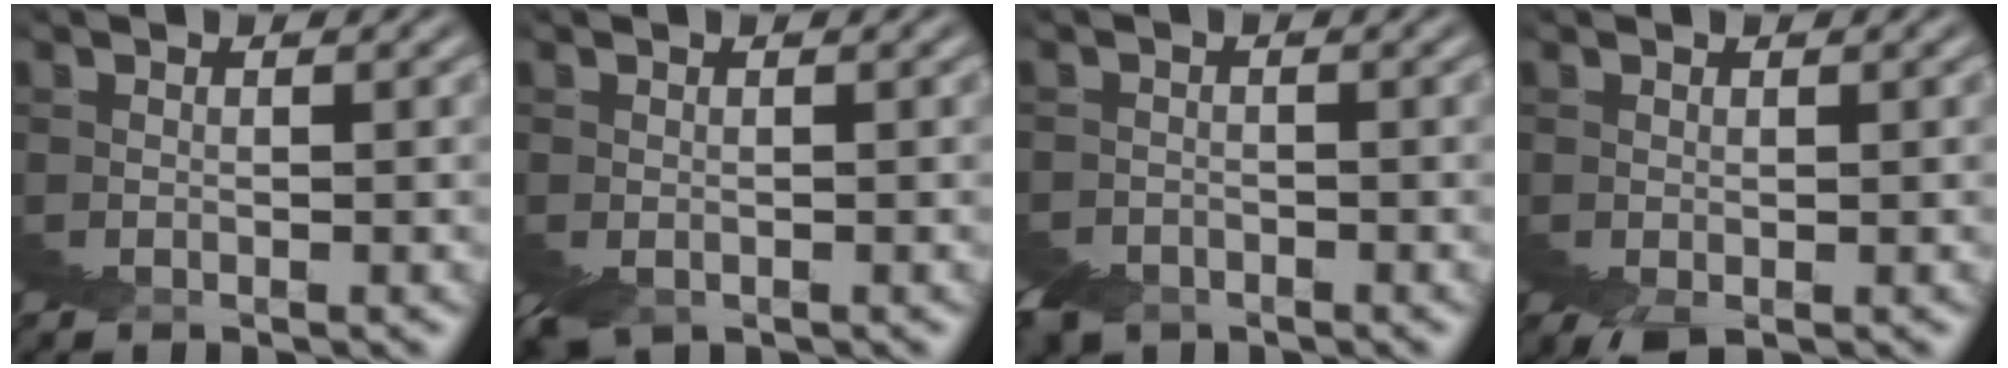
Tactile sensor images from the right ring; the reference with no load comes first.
{"total": 1.2, "force": [0.0, -1.1, 0.5], "torque": [-0.006, 0.000, 0.003]}
{"total": 1.1, "force": [-0.8, 0.7, -0.4], "torque": [0.023, 0.006, -0.018]}
{"total": 1.7, "force": [0.9, -0.6, 1.4], "torque": [-0.008, 0.012, 0.011]}